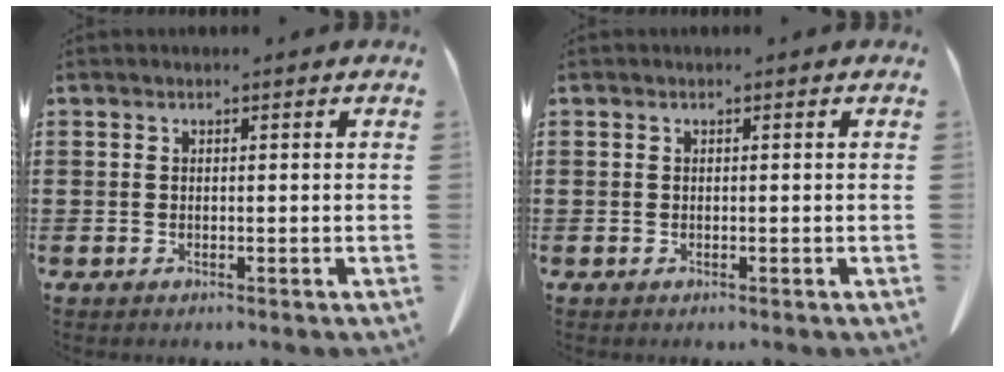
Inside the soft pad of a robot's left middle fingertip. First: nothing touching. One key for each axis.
{"total": 0.0}